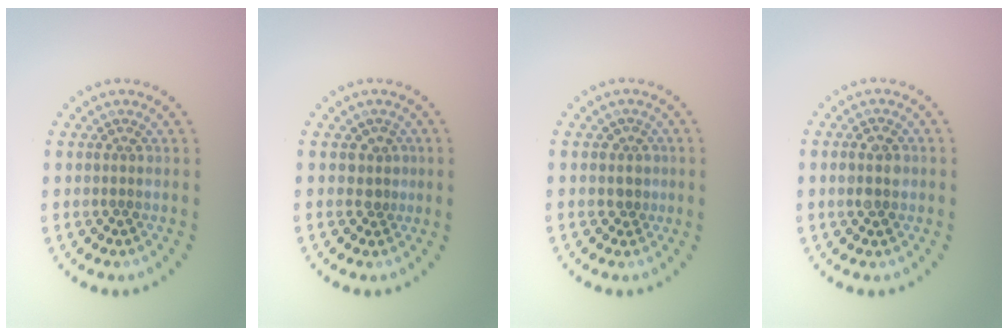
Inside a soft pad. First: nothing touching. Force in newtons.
{"total": 1.6, "press": 1.2, "slide": 1.1}
{"total": 1.3, "press": 1.0, "slide": 0.9}
{"total": 2.5, "press": 2.5, "slide": 0.1}